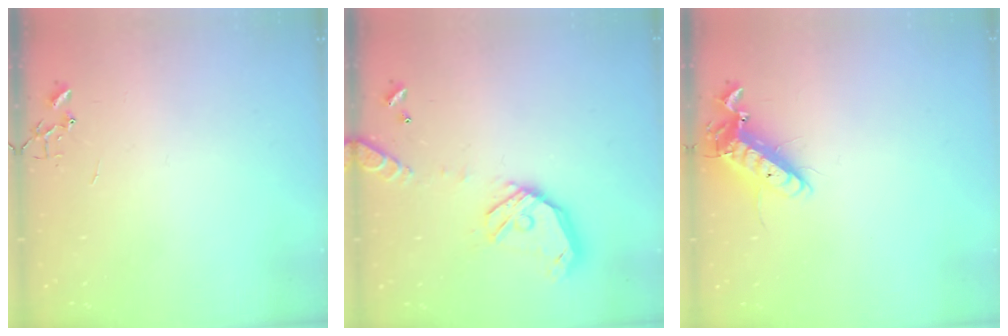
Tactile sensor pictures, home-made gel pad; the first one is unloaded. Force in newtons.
{"total": 16.2, "press": 16.0, "slide": 2.7}
{"total": 13.1, "press": 13.0, "slide": 2.3}